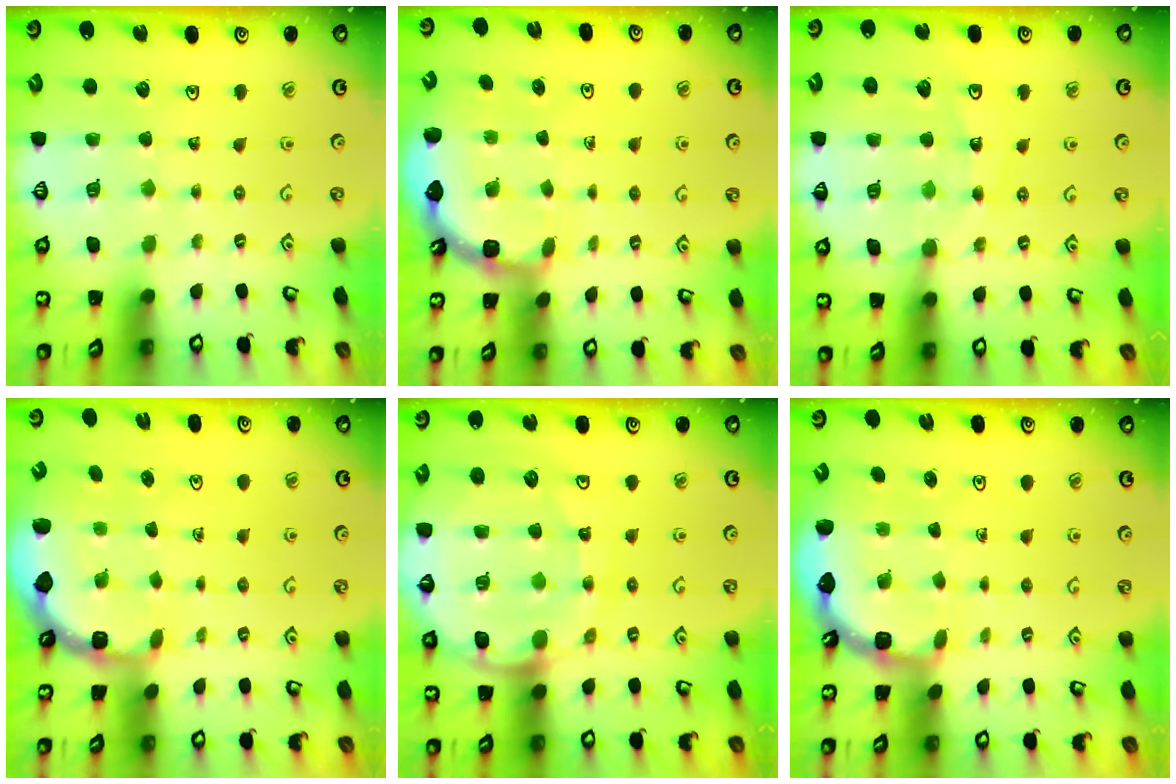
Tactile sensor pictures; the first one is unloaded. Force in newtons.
{"total": 1.9, "press": 1.9, "slide": 0.2}
{"total": 12.7, "press": 12.2, "slide": 3.7}
{"total": 1.2, "press": 1.1, "slide": 0.4}
{"total": 15.9, "press": 15.8, "slide": 1.9}
{"total": 1.9, "press": 1.9, "slide": 0.2}